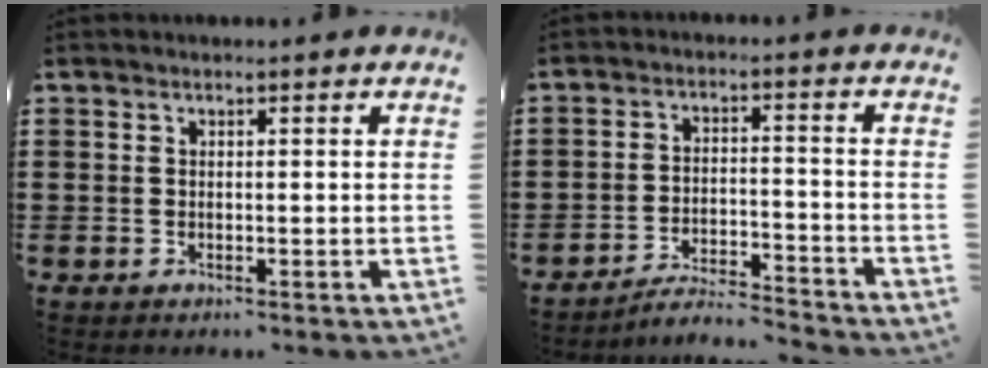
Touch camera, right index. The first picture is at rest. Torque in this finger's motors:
{"motor_torque": [-0.52, 1.61, -0.66, -0.21]}